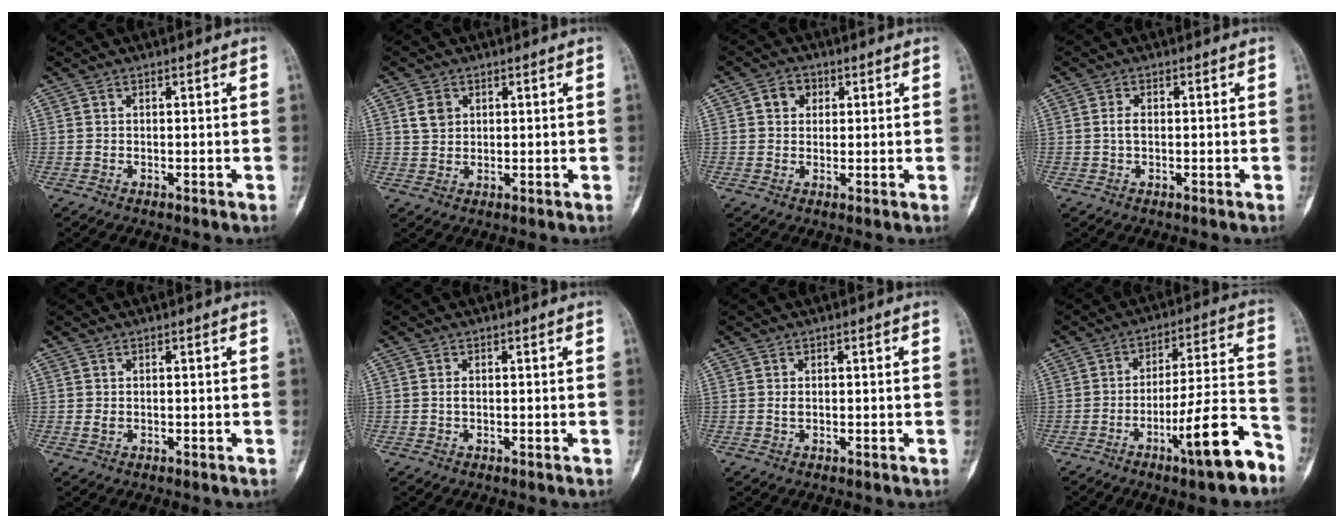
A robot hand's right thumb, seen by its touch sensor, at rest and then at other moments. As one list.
[{"total": 3.4, "force": [1.4, 2.7, 1.7], "torque": [-0.020, -0.002, 0.030]}, {"total": 3.6, "force": [1.0, 3.0, 1.6], "torque": [-0.006, 0.003, 0.014]}, {"total": 1.8, "force": [0.0, 1.0, 1.5], "torque": [-0.029, 0.002, -0.003]}, {"total": 0.9, "force": [0.0, 0.6, 0.6], "torque": [-0.011, 0.000, 0.003]}, {"total": 0.9, "force": [0.0, 0.5, 0.7], "torque": [-0.013, 0.001, -0.001]}, {"total": 0.8, "force": [0.1, 0.5, 0.6], "torque": [-0.011, 0.000, 0.002]}, {"total": 14.1, "force": [-8.2, 2.4, 11.3], "torque": [-0.168, 0.065, -0.126]}]